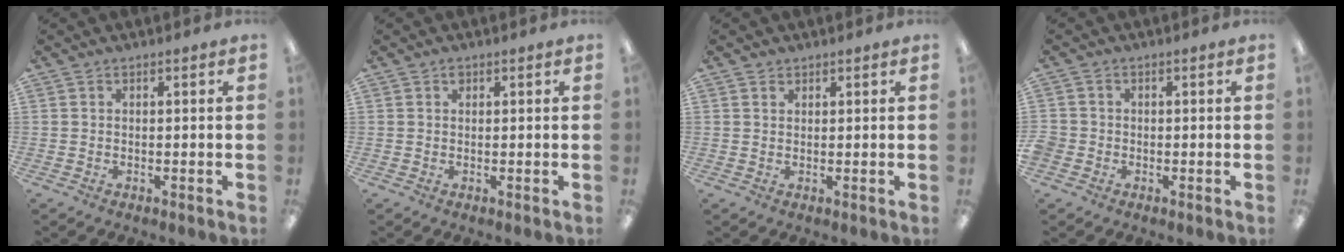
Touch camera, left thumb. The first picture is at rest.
{"total": 0.9, "force": [0.5, 0.6, 0.5], "torque": [-0.010, 0.002, 0.009]}
{"total": 1.0, "force": [0.8, 0.6, 0.0], "torque": [-0.001, 0.000, 0.016]}
{"total": 2.4, "force": [-0.9, 2.1, 0.7], "torque": [-0.010, 0.006, -0.017]}